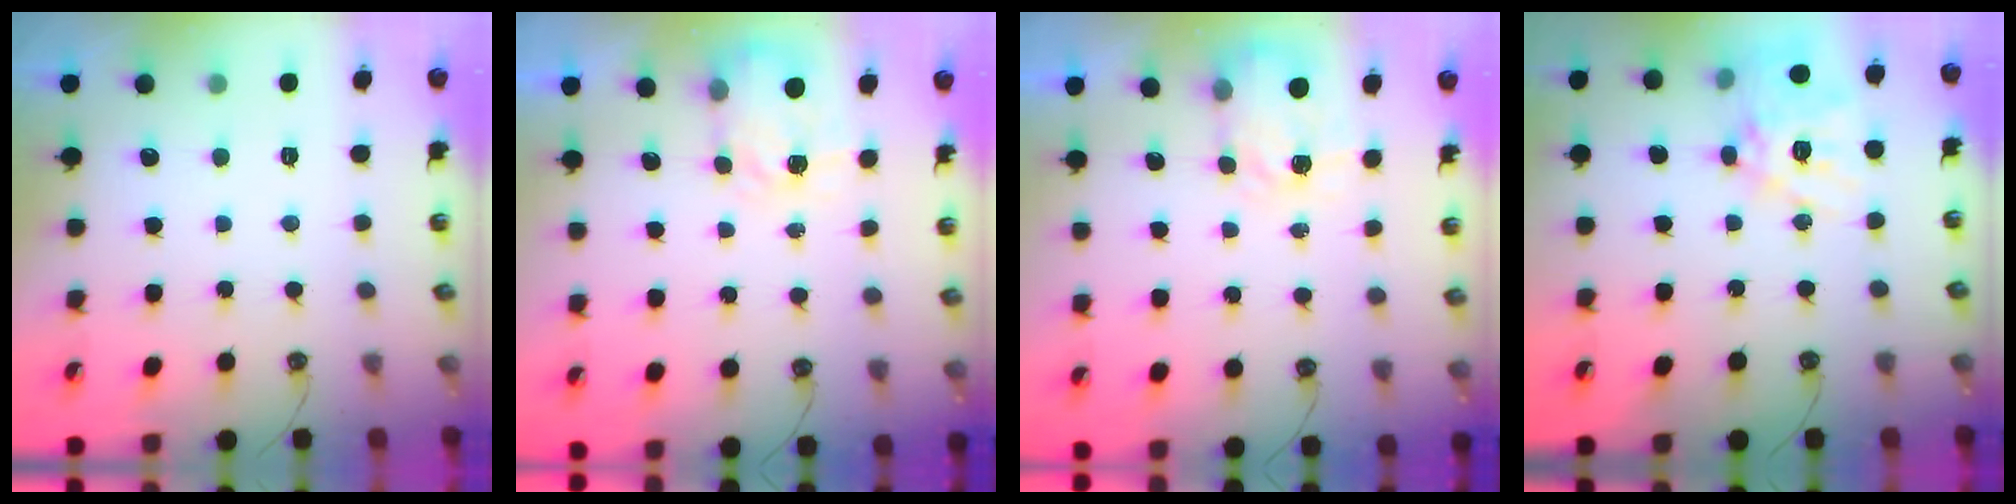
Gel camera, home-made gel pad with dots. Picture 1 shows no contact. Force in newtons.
{"total": 4.0, "press": 3.9, "slide": 0.7}
{"total": 4.0, "press": 3.9, "slide": 0.7}
{"total": 16.9, "press": 16.8, "slide": 1.5}